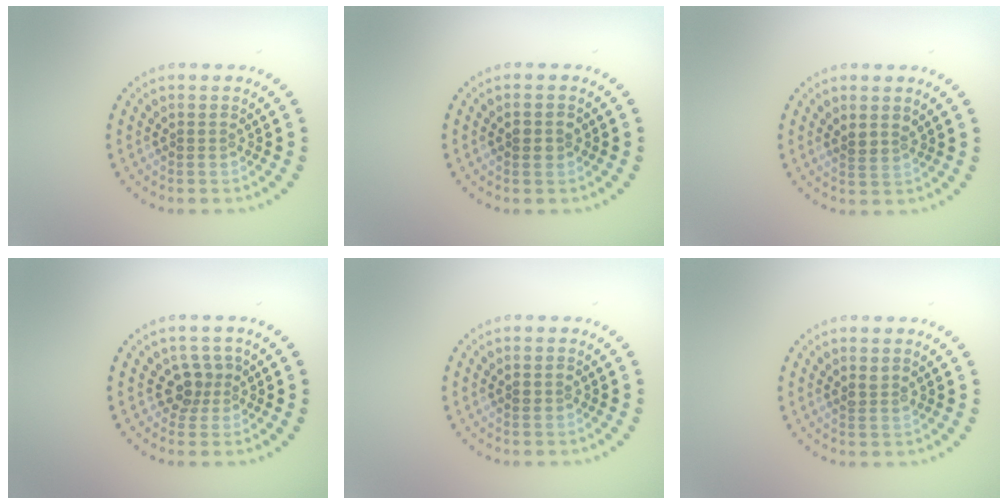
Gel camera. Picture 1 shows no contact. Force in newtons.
{"total": 1.4, "press": 1.4, "slide": 0.1}
{"total": 1.1, "press": 0.8, "slide": 0.8}
{"total": 2.2, "press": 1.8, "slide": 1.4}
{"total": 1.0, "press": 0.9, "slide": 0.3}
{"total": 0.9, "press": 0.7, "slide": 0.5}